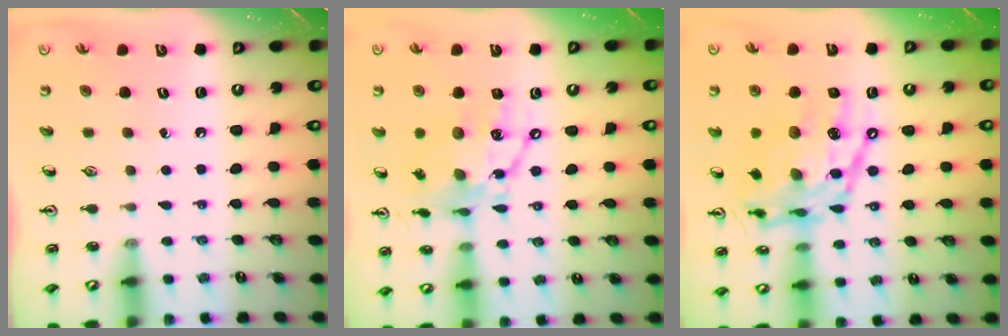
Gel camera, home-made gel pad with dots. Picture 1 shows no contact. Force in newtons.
{"total": 14.6, "press": 14.5, "slide": 1.4}
{"total": 19.7, "press": 19.6, "slide": 1.7}